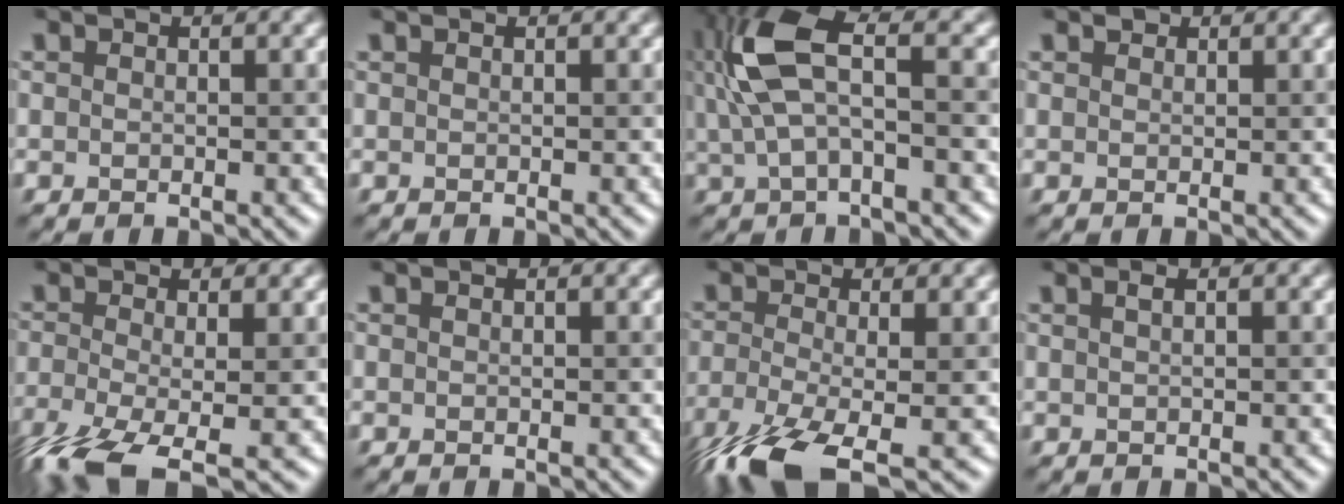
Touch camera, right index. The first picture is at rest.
{"total": 0.0}
{"total": 6.4, "force": [1.4, 2.4, 5.8], "torque": [-0.134, 0.013, 0.025]}
{"total": 0.6, "force": [0.5, 0.2, -0.3], "torque": [0.007, 0.007, 0.017]}
{"total": 7.7, "force": [-4.2, 2.5, 6.0], "torque": [-0.127, -0.017, -0.074]}
{"total": 0.0}
{"total": 8.8, "force": [-5.3, 2.6, 6.5], "torque": [-0.138, -0.019, -0.094]}
{"total": 0.9, "force": [0.3, 0.3, 0.8], "torque": [-0.008, 0.010, 0.003]}